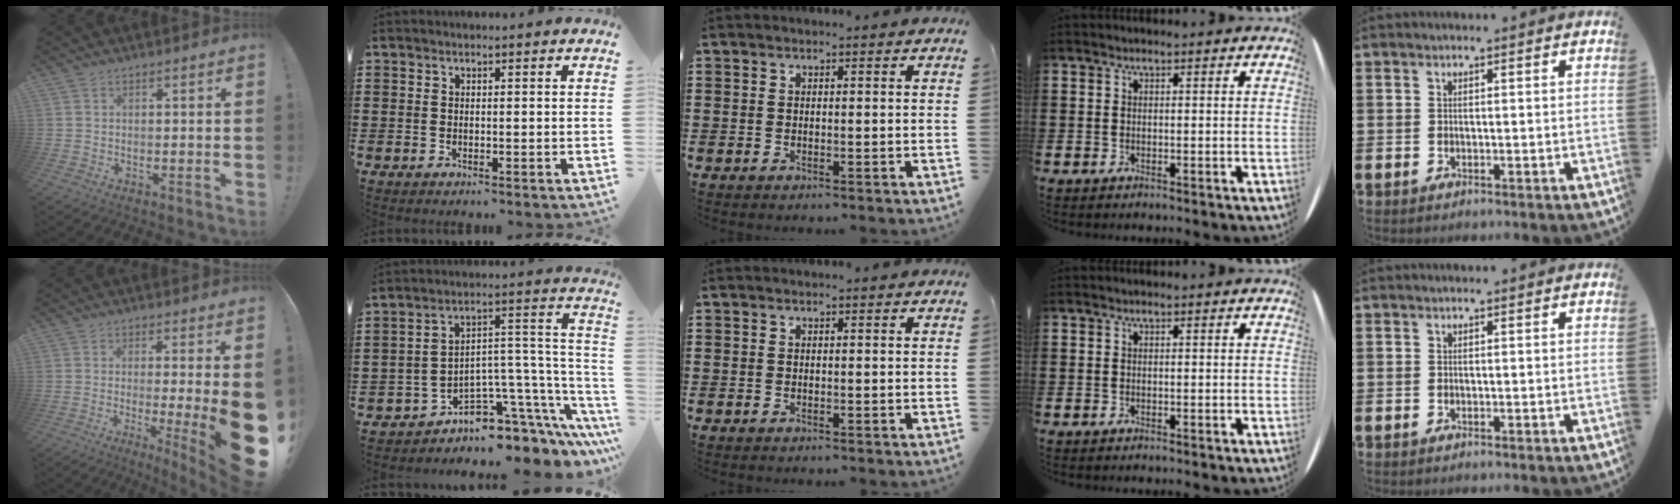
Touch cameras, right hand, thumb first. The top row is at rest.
{"thumb": {"total": 13.3, "force": [-1.1, 1.1, 13.2], "torque": [-0.159, -0.035, -0.004]}, "index": {"total": 6.5, "force": [-4.6, 3.9, 2.4], "torque": [-0.045, -0.019, -0.078]}}